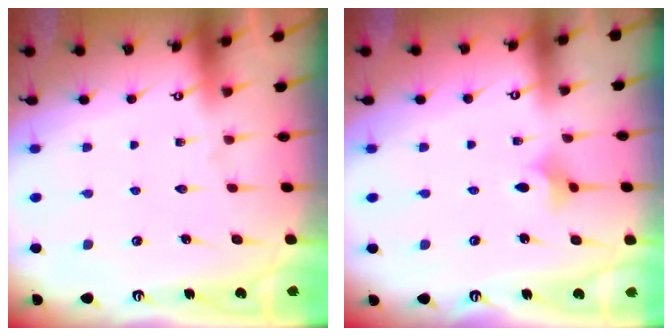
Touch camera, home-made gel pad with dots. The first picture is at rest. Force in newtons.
{"total": 3.1, "press": 3.1, "slide": 0.7}